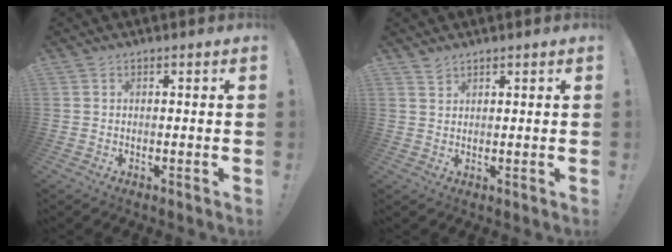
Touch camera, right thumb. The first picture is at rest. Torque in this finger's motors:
{"motor_torque": [-0.28, -0.17, 0.12, -0.04, 0.00]}